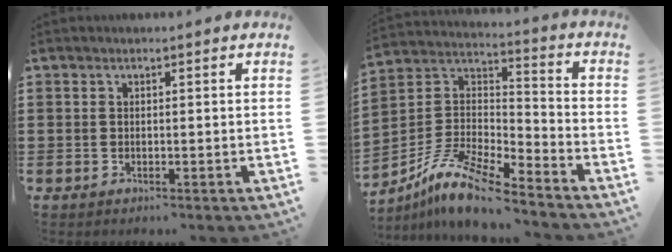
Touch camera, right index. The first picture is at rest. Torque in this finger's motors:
{"motor_torque": [-0.28, 0.25, 0.45, 0.04]}